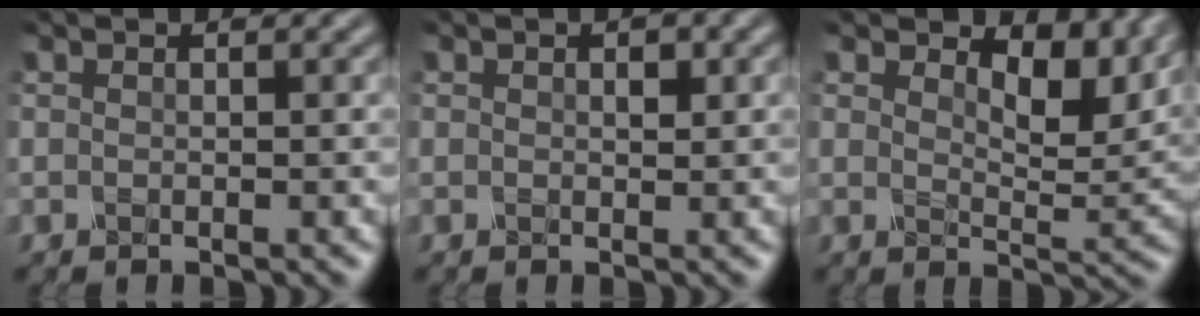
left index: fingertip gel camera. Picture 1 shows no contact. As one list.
[{"total": 1.1, "force": [0.2, 0.7, 0.9], "torque": [-0.012, -0.002, 0.005]}, {"total": 6.9, "force": [4.0, 3.1, 4.7], "torque": [-0.068, -0.003, 0.058]}]